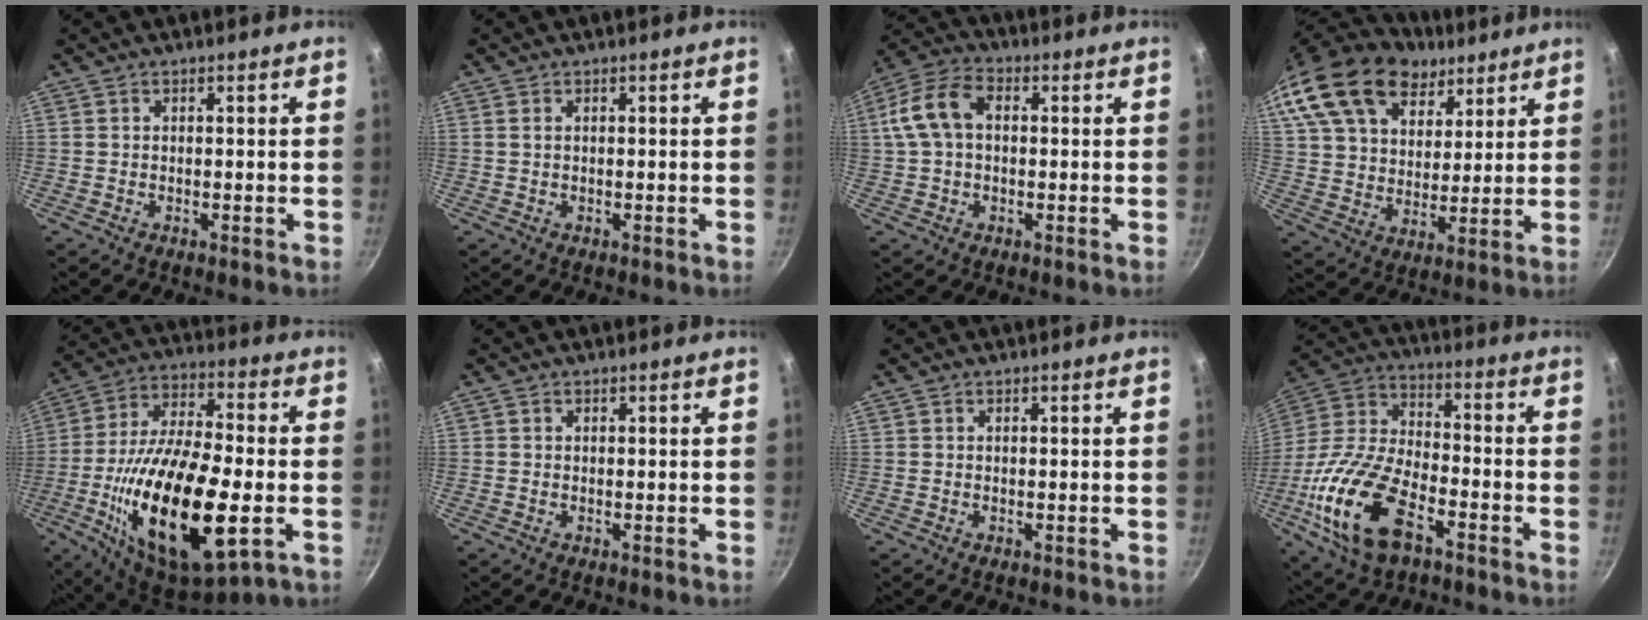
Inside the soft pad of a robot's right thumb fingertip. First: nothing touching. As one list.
[{"total": 0.7, "force": [0.3, 0.4, 0.5], "torque": [-0.010, 0.001, 0.004]}, {"total": 9.9, "force": [1.1, 6.6, 7.3], "torque": [-0.138, 0.027, 0.007]}, {"total": 26.1, "force": [16.8, 15.5, 12.5], "torque": [-0.245, -0.005, 0.305]}, {"total": 28.4, "force": [-6.8, 11.5, 25.0], "torque": [-0.456, 0.015, -0.112]}, {"total": 0.0}, {"total": 0.0}, {"total": 21.0, "force": [-8.7, 10.8, 15.8], "torque": [-0.309, 0.034, -0.177]}]